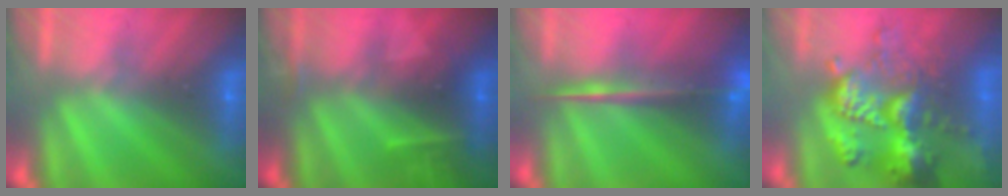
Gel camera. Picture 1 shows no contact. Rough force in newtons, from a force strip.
{"total": 2.4}
{"total": 5.6}
{"total": 5.9}